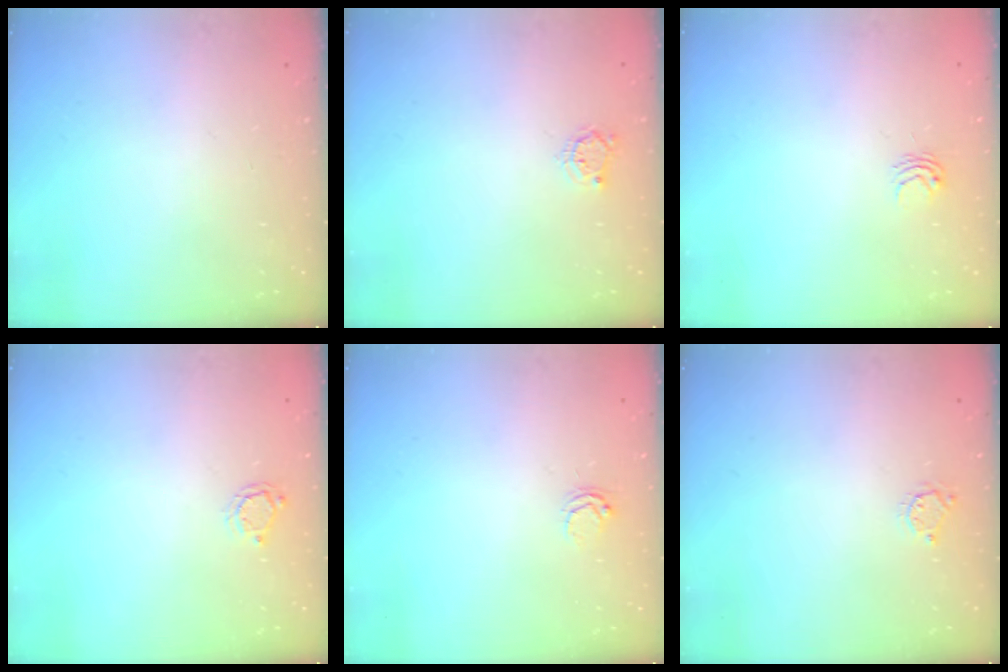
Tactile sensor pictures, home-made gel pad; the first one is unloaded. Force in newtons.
{"total": 3.4, "press": 3.4, "slide": 0.4}
{"total": 2.9, "press": 2.9, "slide": 0.2}
{"total": 3.7, "press": 3.7, "slide": 0.3}
{"total": 4.4, "press": 4.3, "slide": 0.4}
{"total": 3.3, "press": 3.3, "slide": 0.3}